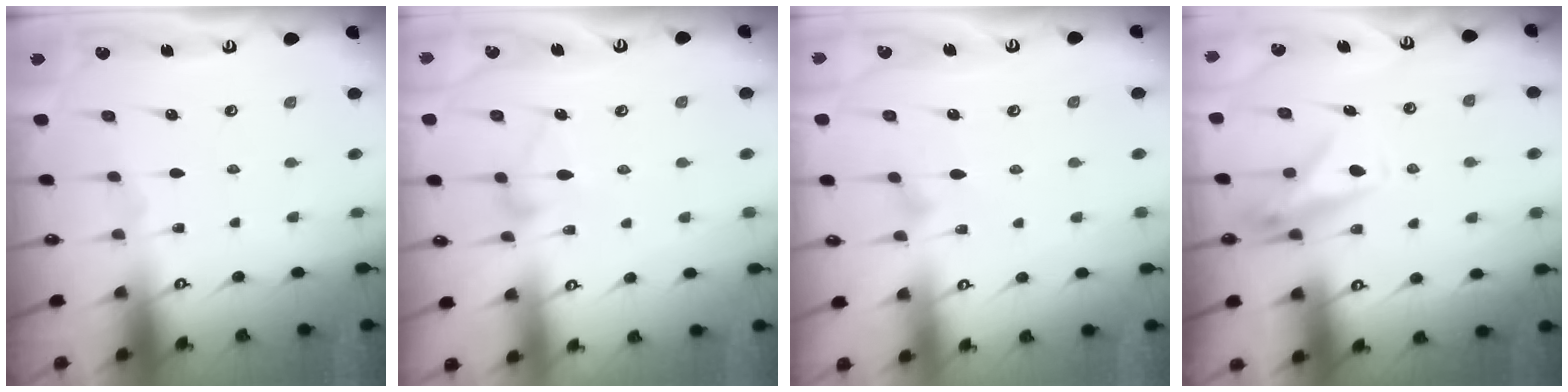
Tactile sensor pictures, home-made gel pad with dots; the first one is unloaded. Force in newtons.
{"total": 6.9, "press": 6.8, "slide": 0.4}
{"total": 7.5, "press": 7.5, "slide": 0.4}
{"total": 9.5, "press": 9.5, "slide": 0.3}